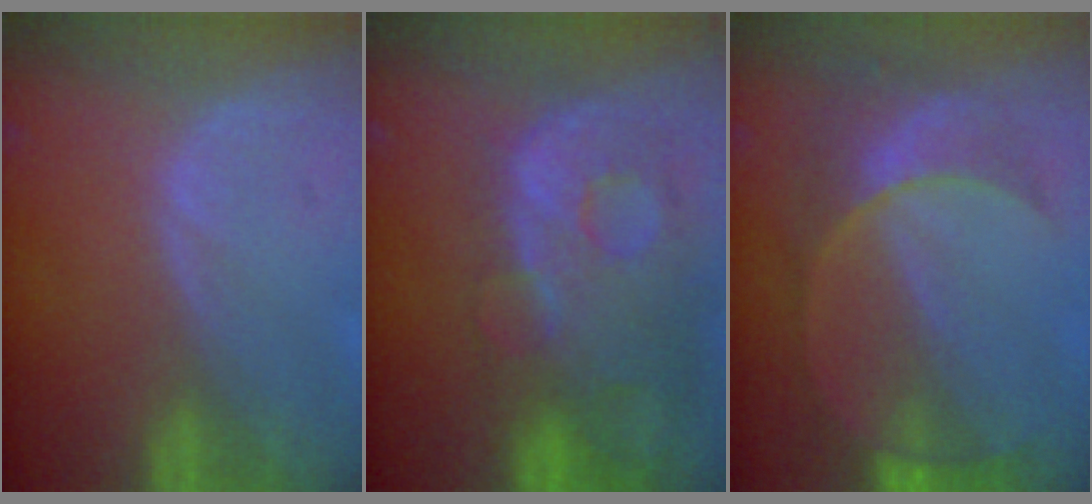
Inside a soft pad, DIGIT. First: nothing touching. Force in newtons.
{"total": 13.2, "press": 10.9, "slide": 7.5}
{"total": 7.3, "press": 7.2, "slide": 0.9}